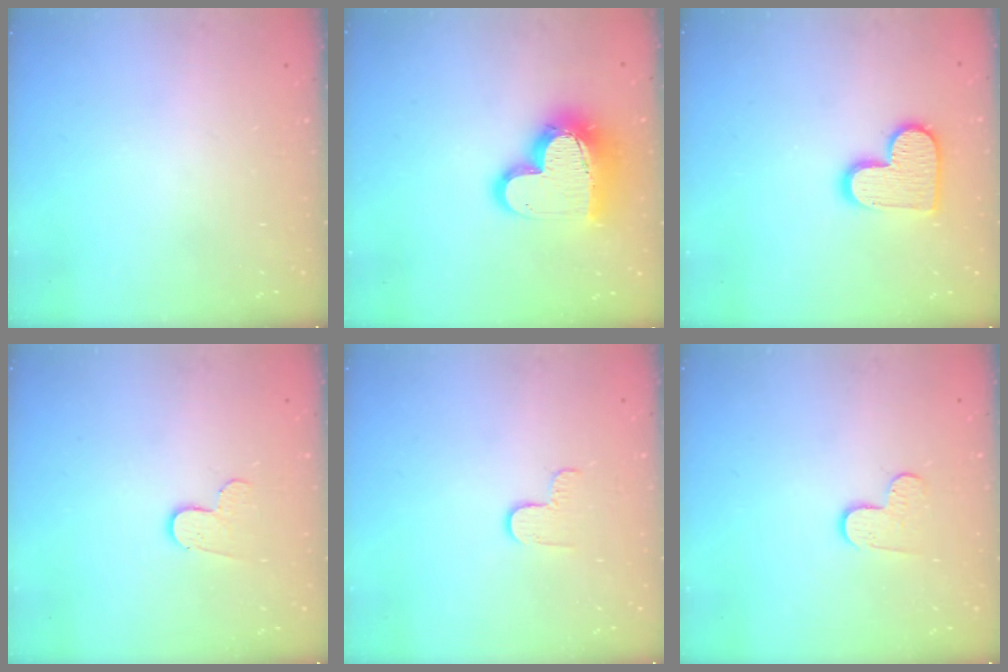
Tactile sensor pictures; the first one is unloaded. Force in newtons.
{"total": 17.4, "press": 17.4, "slide": 1.3}
{"total": 13.0, "press": 12.9, "slide": 0.9}
{"total": 6.4, "press": 6.3, "slide": 0.6}
{"total": 3.0, "press": 3.0, "slide": 0.4}
{"total": 6.1, "press": 6.1, "slide": 0.6}